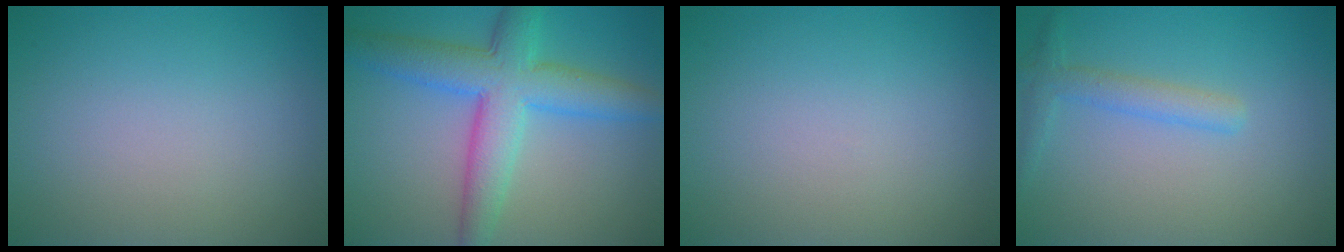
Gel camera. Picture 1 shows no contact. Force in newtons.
{"total": 7.0, "press": 7.0, "slide": 0.1}
{"total": 0.0}
{"total": 2.2, "press": 2.2, "slide": 0.1}